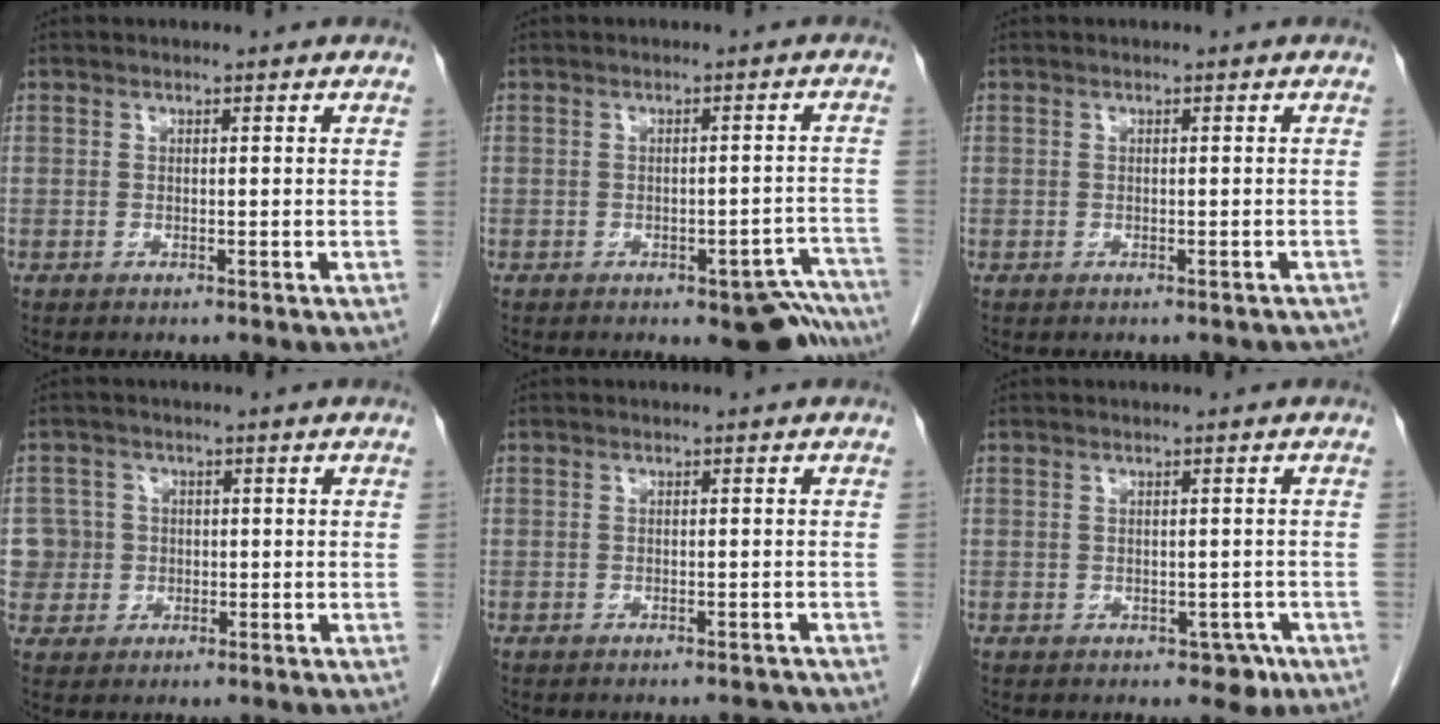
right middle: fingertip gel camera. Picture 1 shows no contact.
{"total": 7.5, "force": [-6.1, 2.0, 3.7], "torque": [-0.009, 0.008, -0.077]}
{"total": 3.6, "force": [-3.3, 1.1, 0.9], "torque": [-0.010, -0.006, -0.032]}
{"total": 4.5, "force": [0.0, 4.5, -0.4], "torque": [0.016, 0.014, 0.002]}
{"total": 1.7, "force": [-1.7, -0.1, 0.2], "torque": [0.000, -0.004, -0.021]}
{"total": 2.3, "force": [-1.0, 1.5, 1.4], "torque": [-0.008, 0.001, -0.004]}